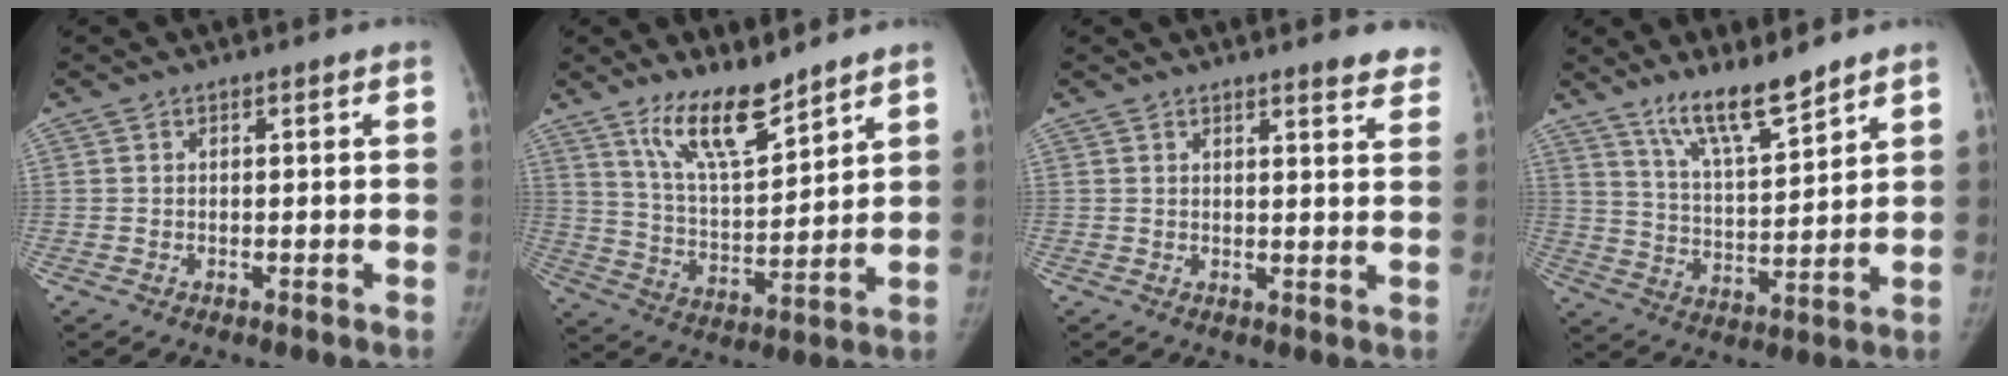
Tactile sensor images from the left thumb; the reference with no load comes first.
{"total": 12.0, "force": [9.1, 3.1, 7.1], "torque": [-0.104, -0.066, 0.175]}
{"total": 6.3, "force": [5.3, 1.2, 3.1], "torque": [-0.009, -0.022, 0.048]}
{"total": 10.9, "force": [8.6, 1.9, 6.5], "torque": [-0.102, -0.063, 0.162]}